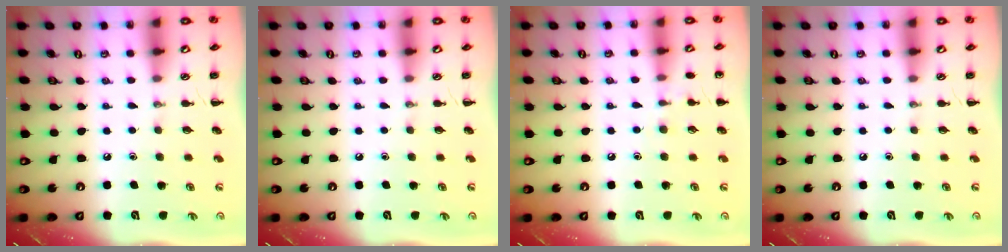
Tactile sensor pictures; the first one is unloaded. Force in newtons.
{"total": 0.0}
{"total": 6.2, "press": 5.9, "slide": 1.7}
{"total": 0.0}